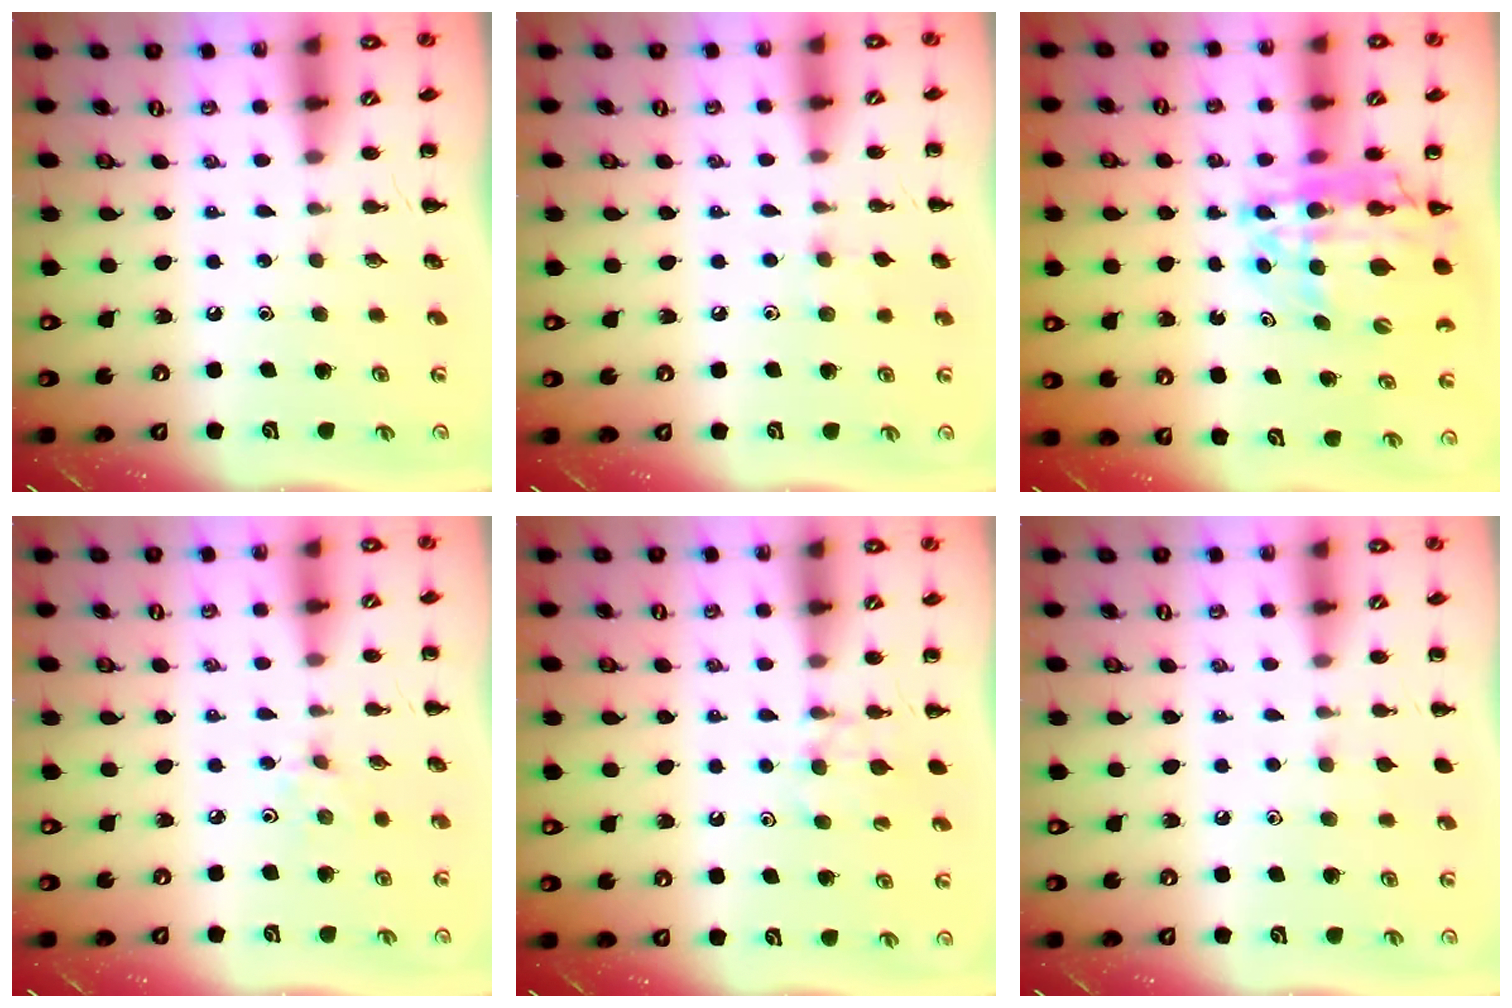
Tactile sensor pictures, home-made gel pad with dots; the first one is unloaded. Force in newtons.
{"total": 5.2, "press": 4.9, "slide": 1.8}
{"total": 17.0, "press": 16.3, "slide": 4.6}
{"total": 2.4, "press": 2.3, "slide": 0.8}
{"total": 8.9, "press": 8.7, "slide": 1.7}
{"total": 4.9, "press": 4.5, "slide": 1.9}